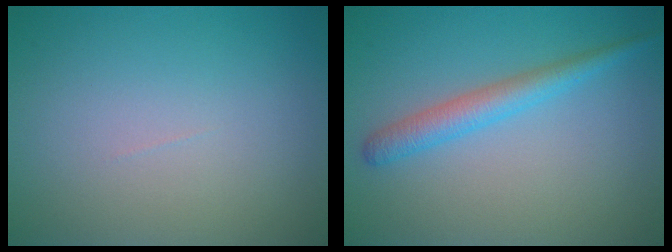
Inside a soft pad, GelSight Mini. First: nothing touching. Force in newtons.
{"total": 2.8, "press": 2.8, "slide": 0.1}